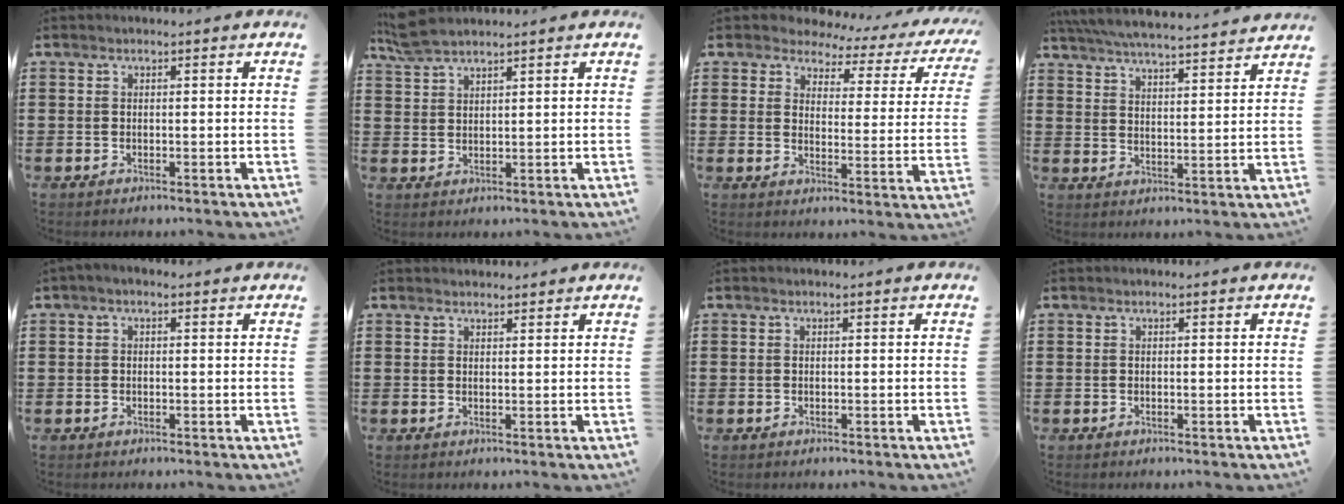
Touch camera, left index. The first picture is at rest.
{"total": 3.8, "force": [3.2, 0.8, 1.8], "torque": [-0.044, -0.001, 0.060]}
{"total": 3.6, "force": [3.0, 1.8, 1.0], "torque": [-0.042, -0.014, 0.046]}
{"total": 5.6, "force": [5.4, -0.4, 1.3], "torque": [-0.048, -0.037, 0.094]}
{"total": 0.9, "force": [-0.3, 0.5, 0.7], "torque": [-0.013, 0.002, -0.005]}
{"total": 1.3, "force": [1.3, 0.3, 0.1], "torque": [-0.004, 0.001, 0.025]}
{"total": 0.0}
{"total": 0.0}